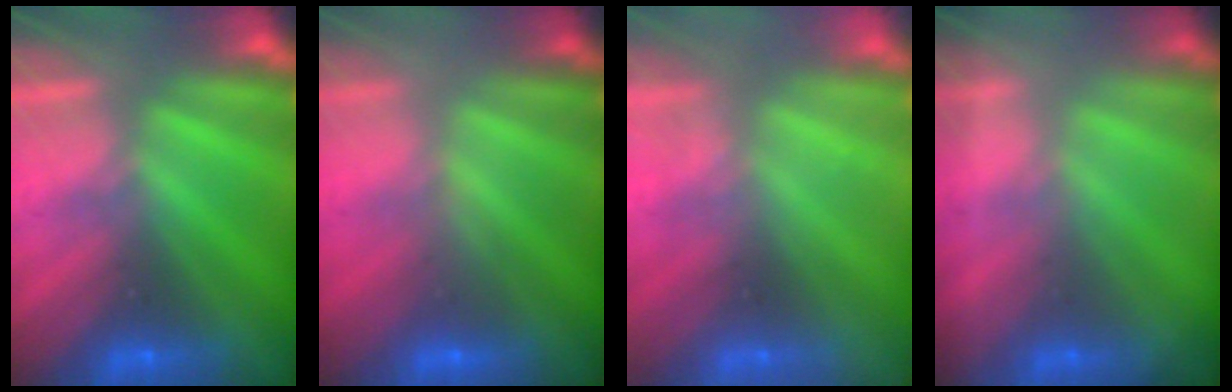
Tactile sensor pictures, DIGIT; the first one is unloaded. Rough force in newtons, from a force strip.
{"total": 2.2}
{"total": 2.1}
{"total": 1.8}